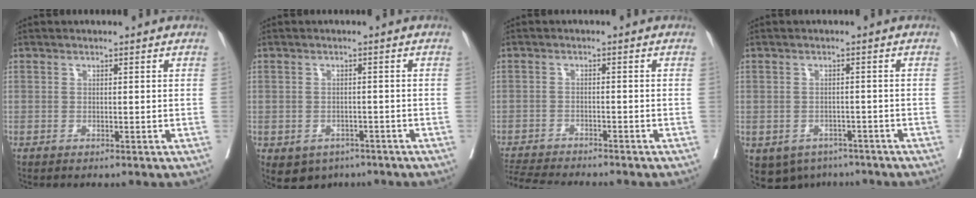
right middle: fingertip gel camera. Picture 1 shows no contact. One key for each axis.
{"total": 5.9, "fx": -3.6, "fy": 4.4, "fz": 1.6, "tx": -0.029, "ty": 0.003, "tz": -0.045}
{"total": 9.0, "fx": -8.5, "fy": 0.4, "fz": 3.2, "tx": -0.054, "ty": -0.014, "tz": -0.134}
{"total": 8.2, "fx": -5.0, "fy": 6.2, "fz": 2.2, "tx": -0.056, "ty": -0.003, "tz": -0.061}